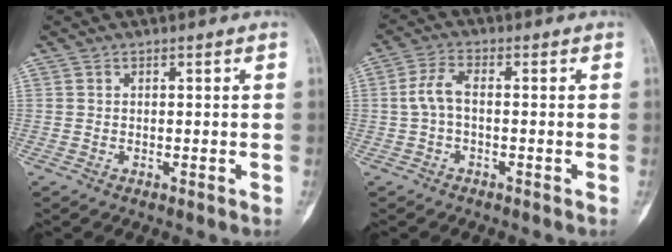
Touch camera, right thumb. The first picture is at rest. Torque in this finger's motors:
{"motor_torque": [0.31, 0.25, 0.20, -0.20, 0.03]}